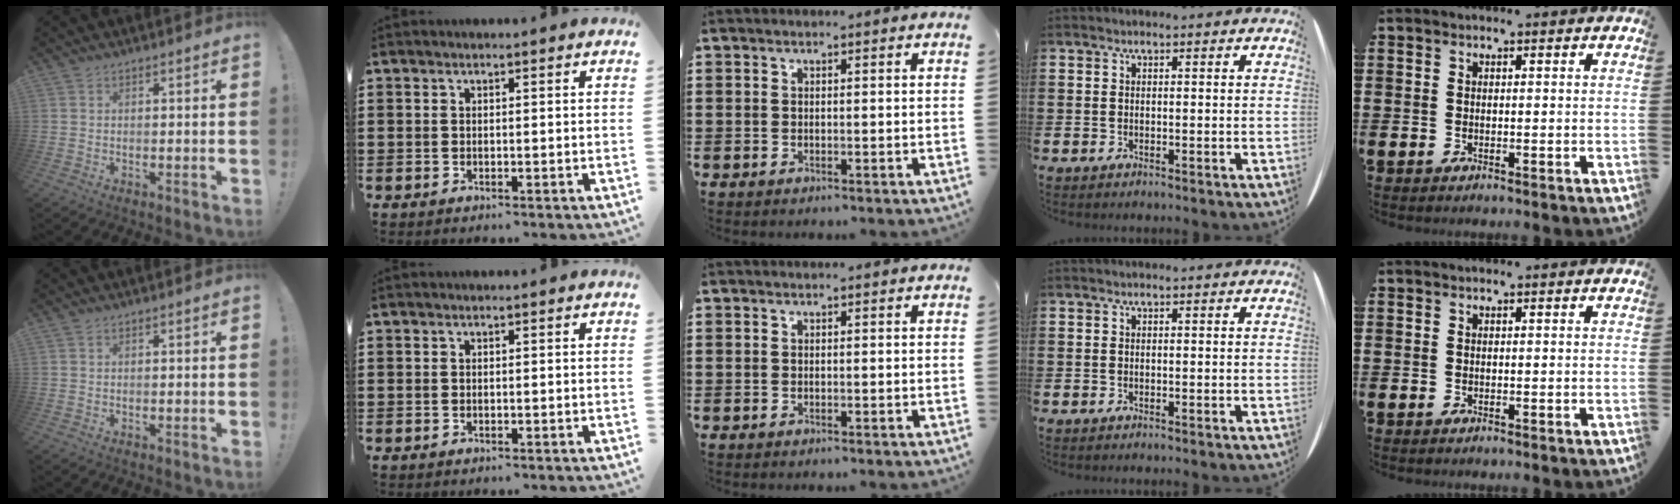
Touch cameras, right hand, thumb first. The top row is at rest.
{}